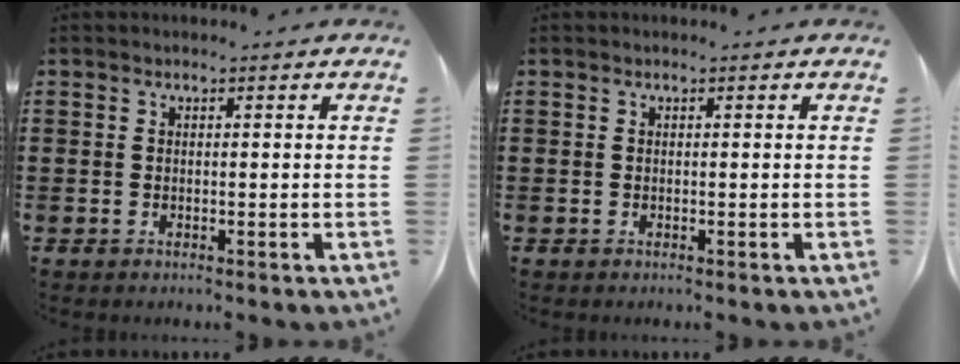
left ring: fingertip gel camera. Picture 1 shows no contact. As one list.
[{"total": 0.0}]